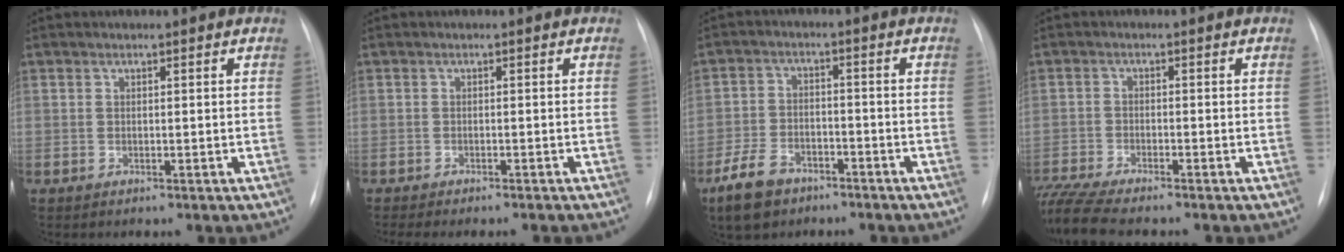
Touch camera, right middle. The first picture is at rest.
{"total": 6.4, "force": [-5.7, 0.2, 2.9], "torque": [-0.024, -0.002, -0.077]}
{"total": 7.1, "force": [-4.8, 4.0, 3.4], "torque": [-0.082, -0.001, -0.083]}
{"total": 8.7, "force": [-7.9, 0.3, 3.8], "torque": [-0.079, -0.017, -0.137]}